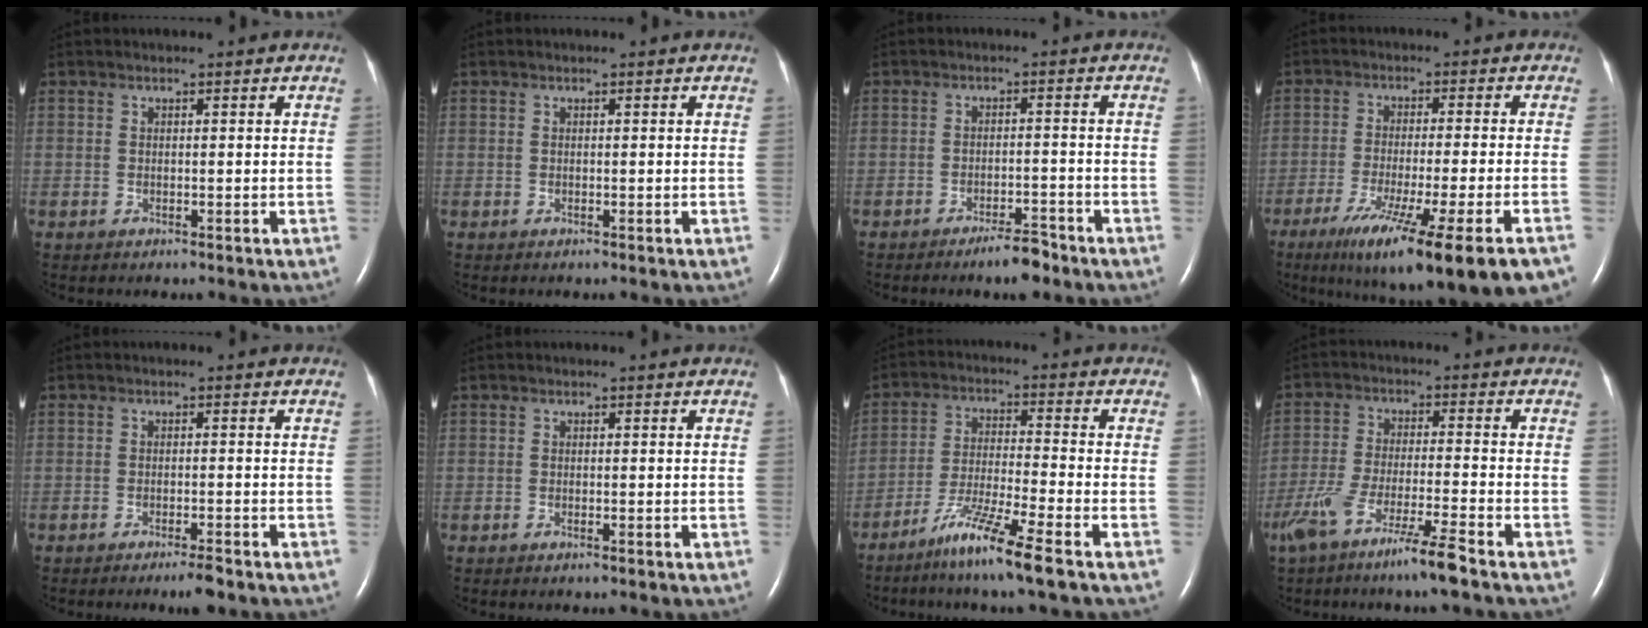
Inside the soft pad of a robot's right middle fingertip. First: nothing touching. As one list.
[{"total": 0.0}, {"total": 3.9, "force": [-3.2, 0.6, 2.2], "torque": [-0.036, -0.001, -0.052]}, {"total": 18.3, "force": [-11.5, 0.2, 14.2], "torque": [-0.176, -0.052, -0.180]}, {"total": 2.6, "force": [-2.0, 0.0, 1.7], "torque": [-0.029, -0.004, -0.032]}, {"total": 0.6, "force": [-0.3, 0.0, 0.4], "torque": [-0.011, -0.002, -0.004]}, {"total": 9.5, "force": [-6.4, -1.0, 7.0], "torque": [-0.136, -0.034, -0.123]}, {"total": 9.3, "force": [-6.5, -0.5, 6.6], "torque": [-0.133, -0.026, -0.125]}]